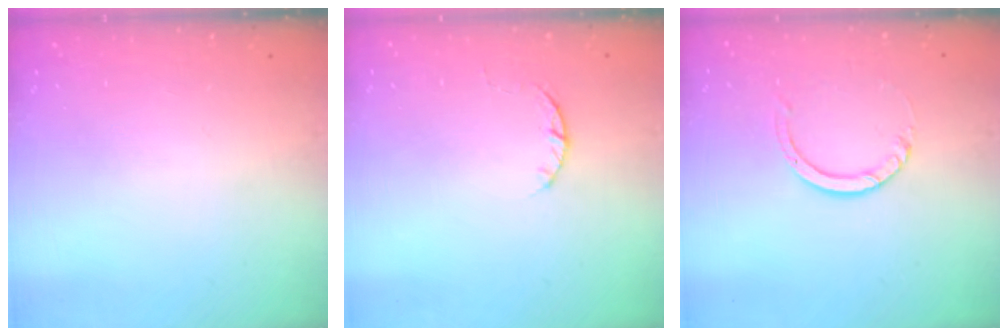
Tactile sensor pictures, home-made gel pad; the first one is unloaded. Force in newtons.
{"total": 2.3, "press": 2.3, "slide": 0.4}
{"total": 3.2, "press": 3.2, "slide": 0.3}